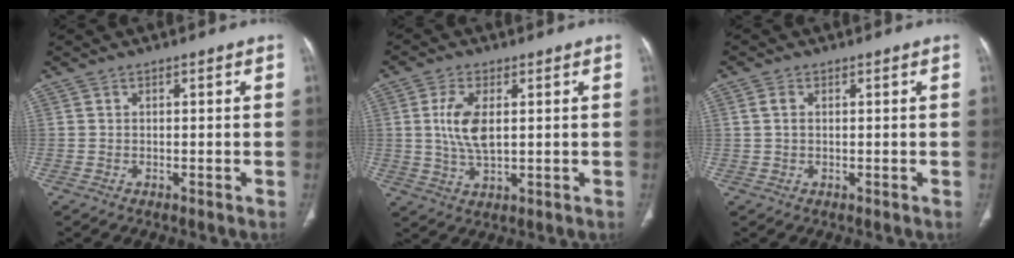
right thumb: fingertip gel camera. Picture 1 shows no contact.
{"total": 7.6, "force": [1.2, 3.6, 6.6], "torque": [-0.140, -0.007, 0.025]}
{"total": 1.9, "force": [0.4, 1.2, 1.4], "torque": [-0.035, 0.005, 0.010]}